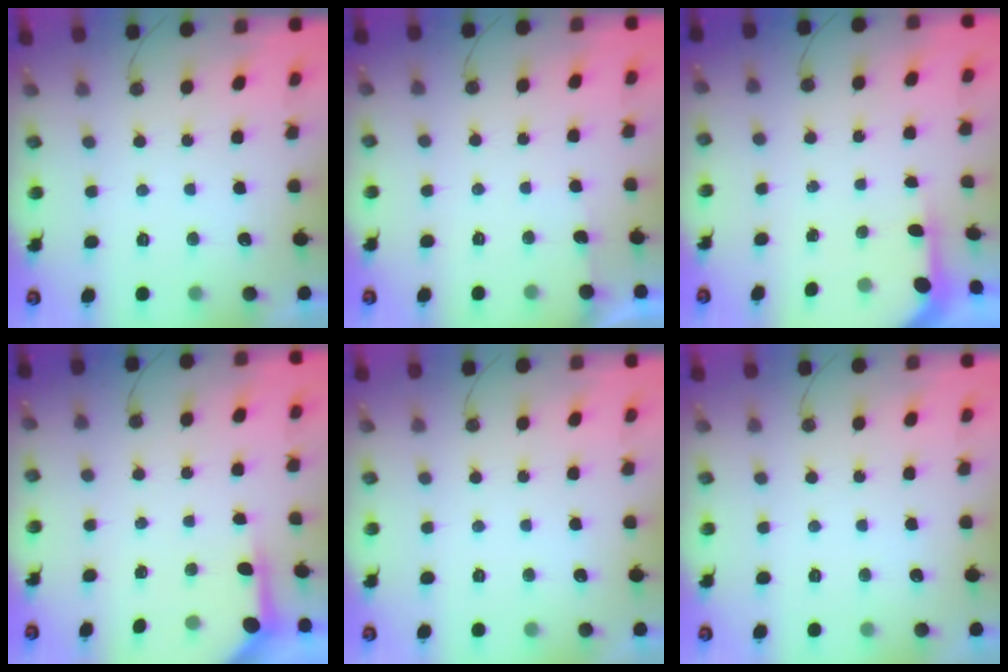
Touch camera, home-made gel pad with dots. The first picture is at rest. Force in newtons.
{"total": 2.5, "press": 2.5, "slide": 0.4}
{"total": 2.8, "press": 2.8, "slide": 0.2}
{"total": 3.8, "press": 3.8, "slide": 0.3}
{"total": 0.0}
{"total": 0.0}